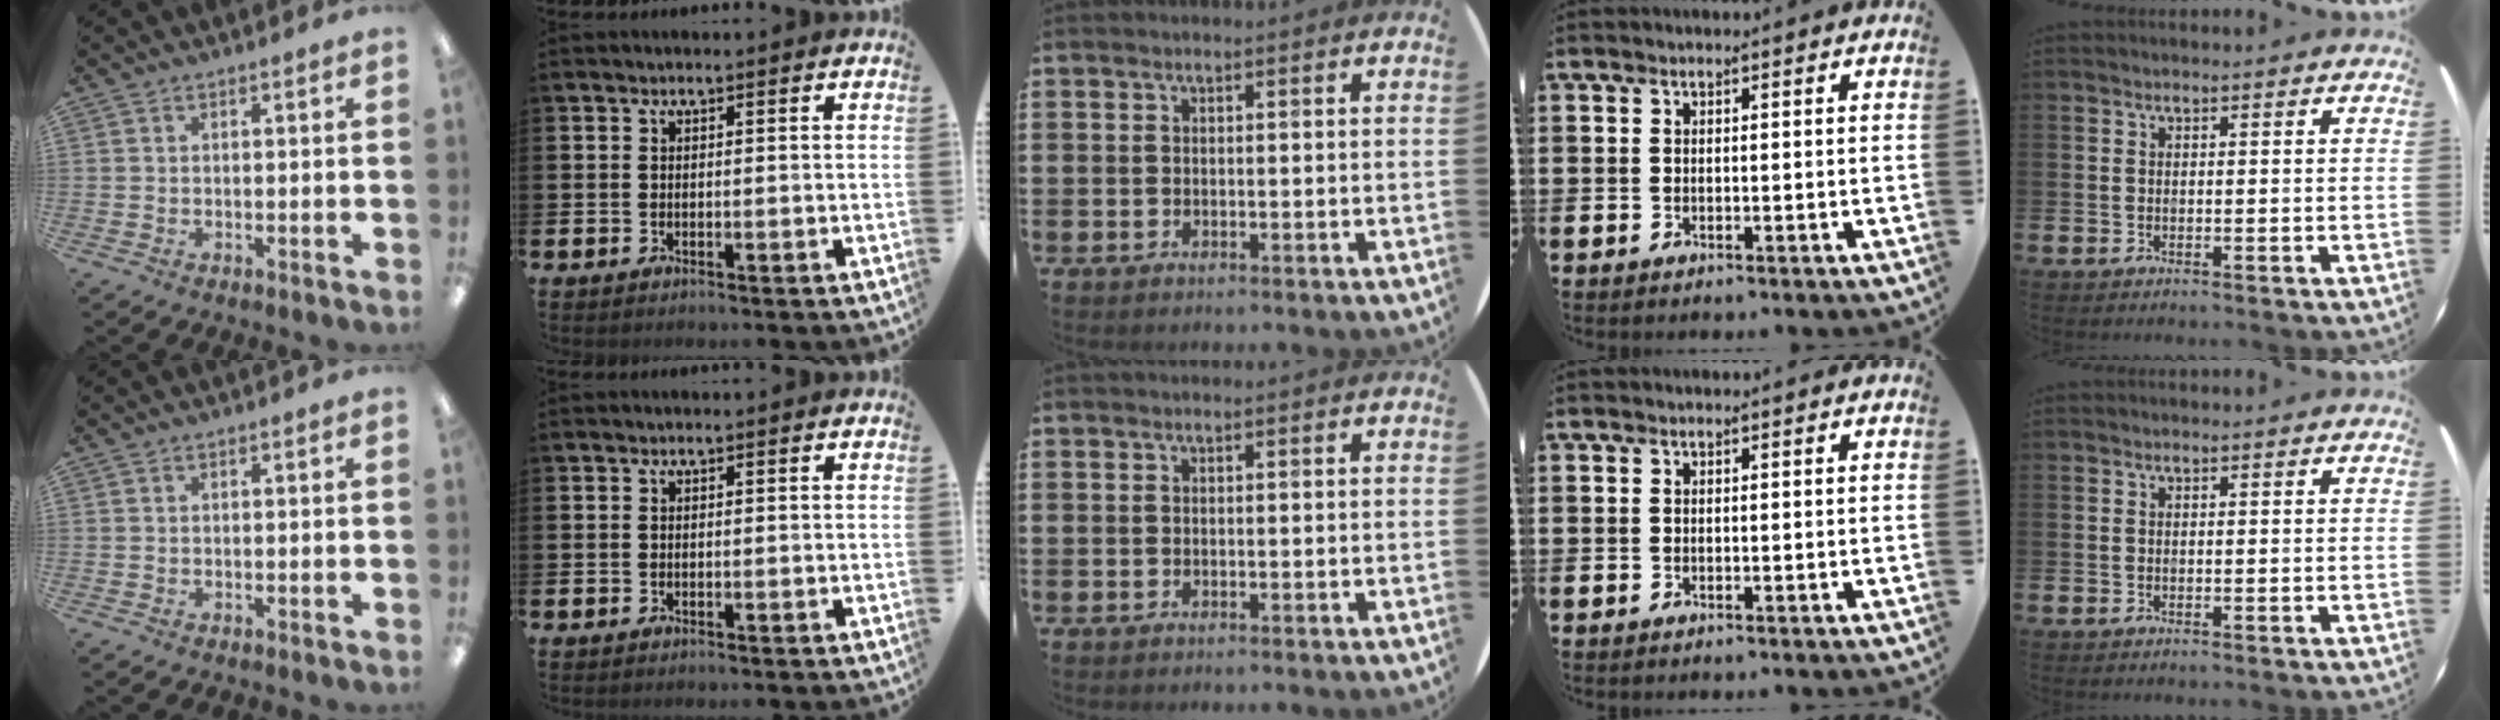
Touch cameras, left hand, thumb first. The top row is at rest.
{}